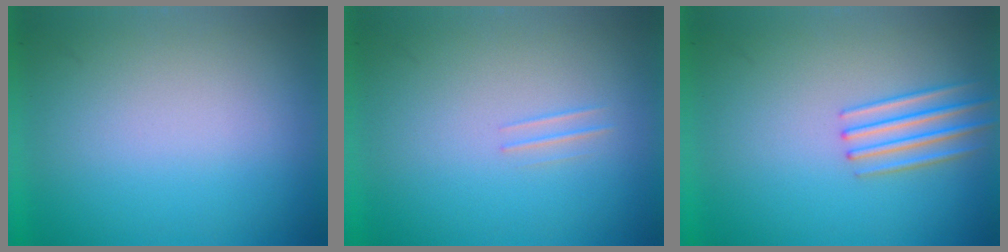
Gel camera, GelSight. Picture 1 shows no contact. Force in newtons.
{"total": 1.1}
{"total": 2.1}